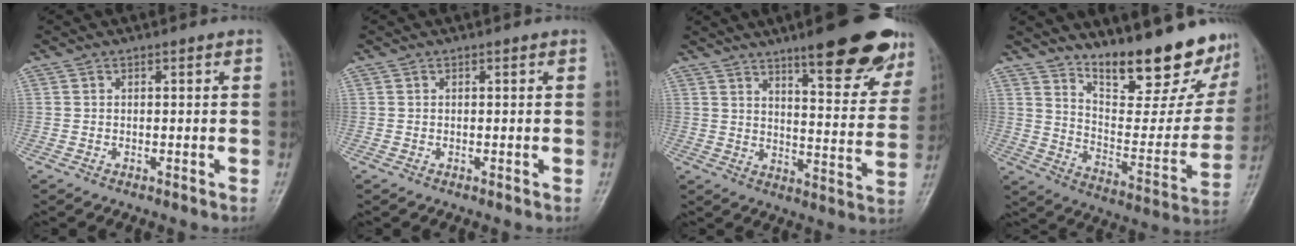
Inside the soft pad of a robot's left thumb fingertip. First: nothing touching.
{"total": 0.0}
{"total": 19.1, "force": [12.2, 4.9, 13.9], "torque": [-0.143, -0.061, 0.169]}
{"total": 22.5, "force": [17.0, 6.7, 13.1], "torque": [-0.148, -0.114, 0.254]}